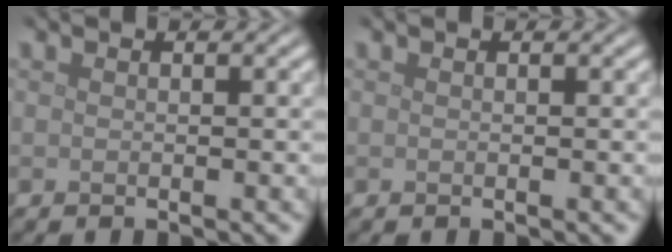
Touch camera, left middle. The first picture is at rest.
{"total": 0.0}